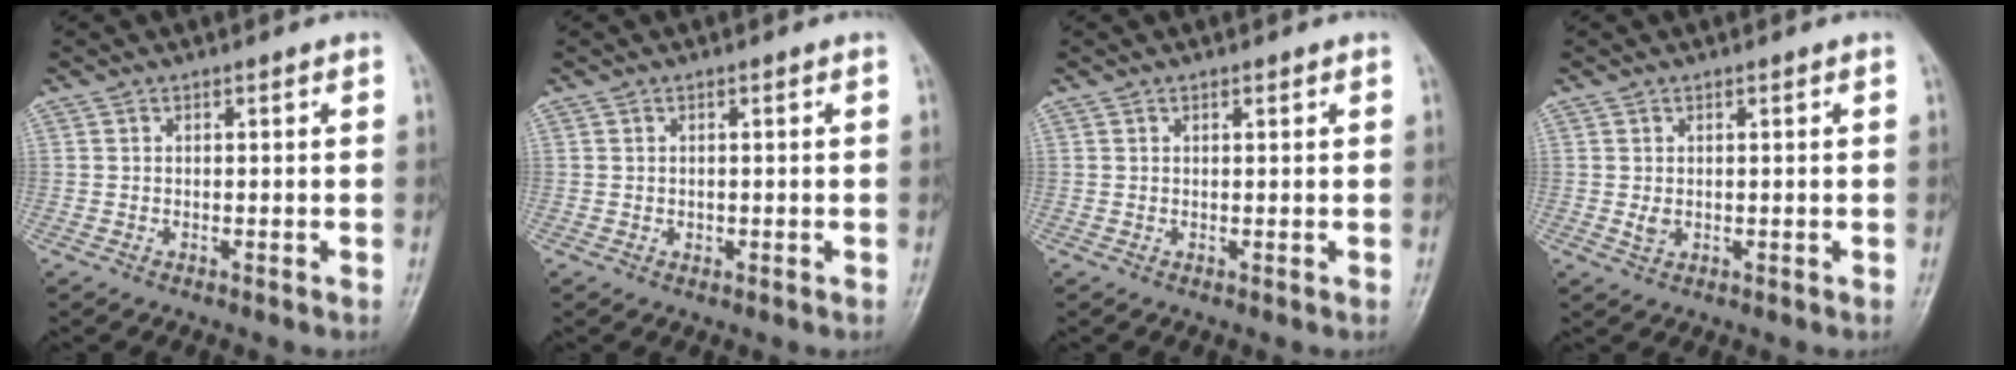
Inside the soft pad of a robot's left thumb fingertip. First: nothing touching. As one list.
[{"total": 0.6, "force": [0.0, 0.5, 0.2], "torque": [0.001, 0.000, 0.000]}, {"total": 0.7, "force": [0.5, 0.3, 0.4], "torque": [-0.006, -0.002, 0.006]}, {"total": 1.5, "force": [0.2, 1.1, 1.0], "torque": [-0.013, -0.003, 0.008]}]